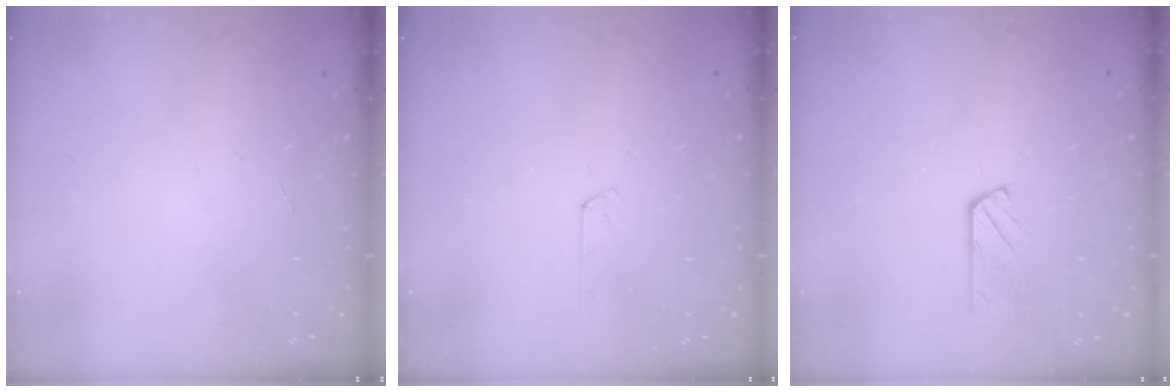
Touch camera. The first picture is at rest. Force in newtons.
{"total": 2.9, "press": 2.9, "slide": 0.3}
{"total": 2.9, "press": 2.9, "slide": 0.2}